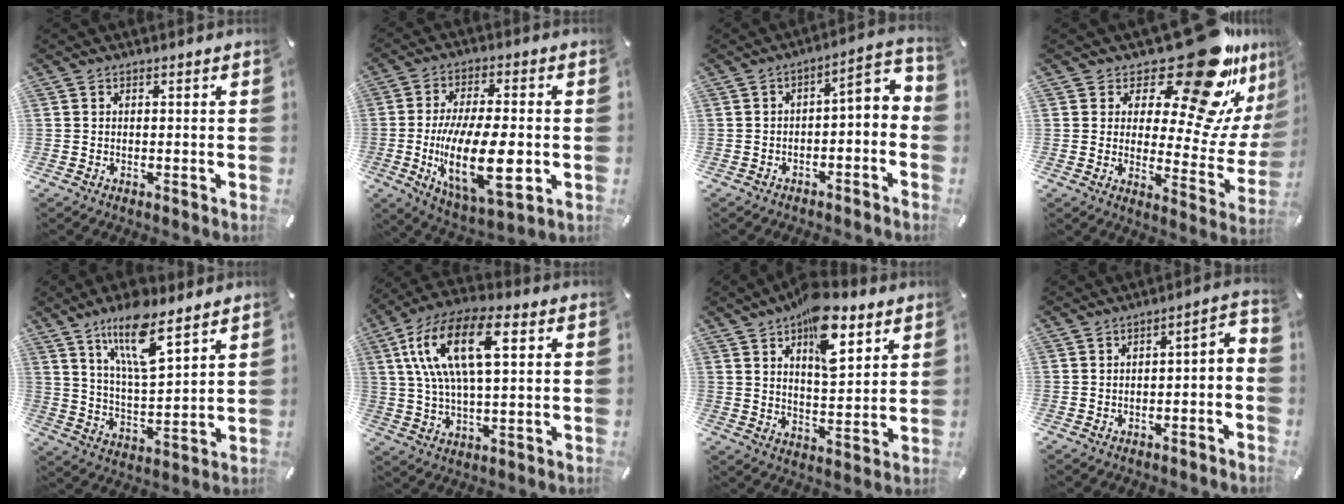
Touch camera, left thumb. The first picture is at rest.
{"total": 20.3, "force": [-3.0, 8.8, 18.0], "torque": [-0.334, -0.017, -0.045]}
{"total": 5.3, "force": [-1.9, 2.5, 4.3], "torque": [-0.052, -0.008, -0.045]}
{"total": 25.0, "force": [17.2, 9.0, 15.7], "torque": [-0.202, -0.140, 0.277]}
{"total": 14.4, "force": [9.5, 4.6, 9.7], "torque": [-0.177, -0.036, 0.164]}
{"total": 17.0, "force": [5.5, 7.6, 14.2], "torque": [-0.304, 0.003, 0.087]}
{"total": 13.8, "force": [8.0, 6.6, 9.2], "torque": [-0.125, -0.036, 0.132]}
{"total": 4.5, "force": [-3.2, 1.5, 2.8], "torque": [-0.045, 0.014, -0.060]}